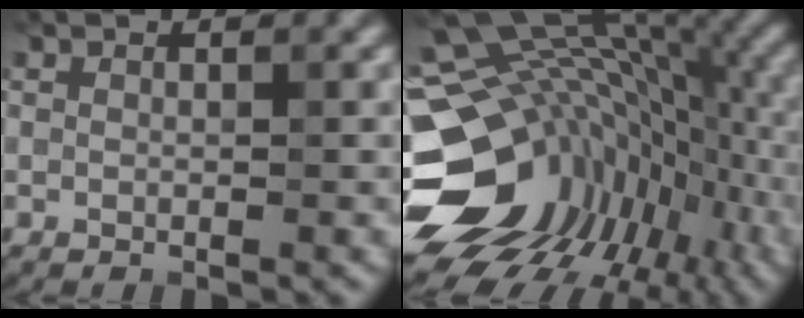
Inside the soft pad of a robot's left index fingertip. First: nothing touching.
{"total": 15.4, "force": [-4.8, 11.6, 8.9], "torque": [-0.183, -0.023, 0.002]}